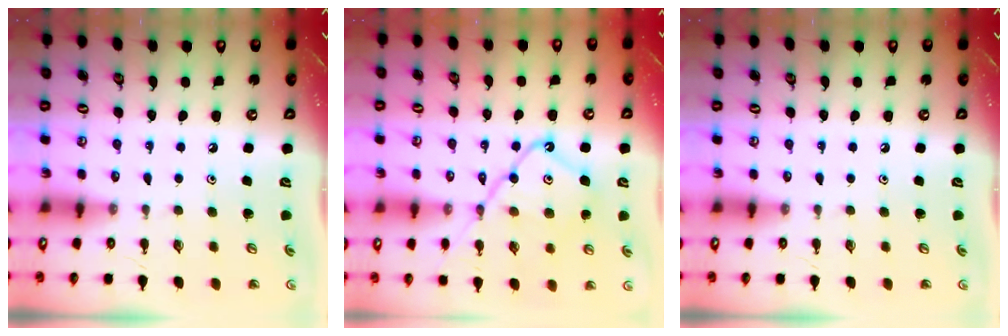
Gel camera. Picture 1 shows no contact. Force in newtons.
{"total": 14.9, "press": 14.9, "slide": 1.4}
{"total": 0.0}